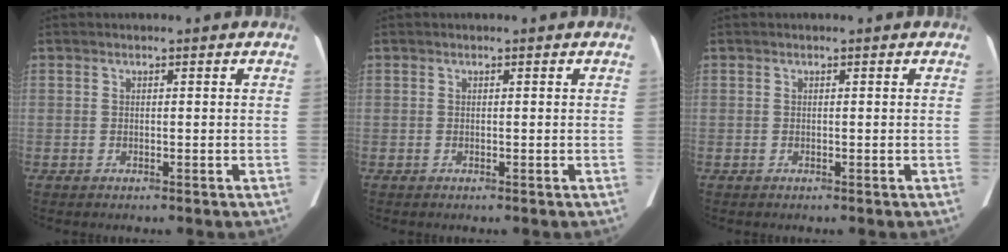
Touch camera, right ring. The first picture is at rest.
{"total": 0.0}
{"total": 0.0}